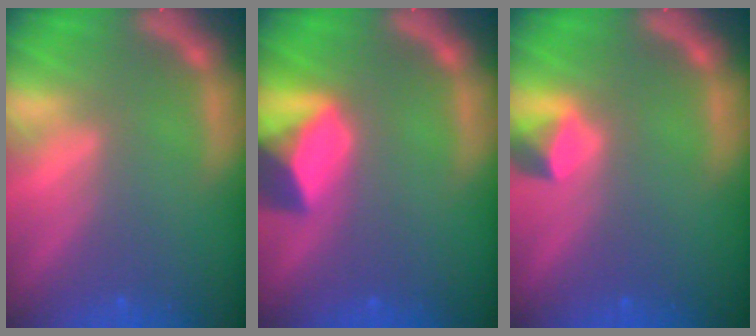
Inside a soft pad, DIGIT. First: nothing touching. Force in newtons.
{"total": 5.9}
{"total": 1.9}